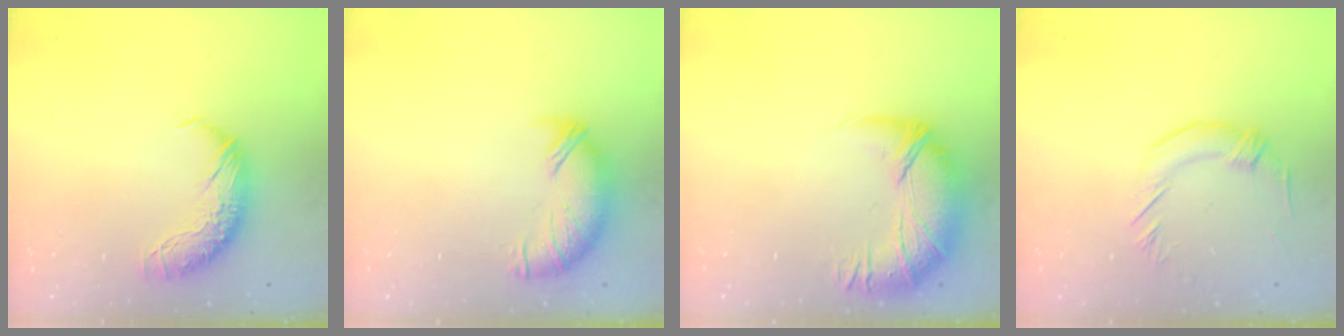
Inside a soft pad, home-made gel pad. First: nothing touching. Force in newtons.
{"total": 3.0, "press": 2.0, "slide": 2.3}
{"total": 2.7, "press": 1.3, "slide": 2.3}
{"total": 2.3, "press": 1.9, "slide": 1.4}